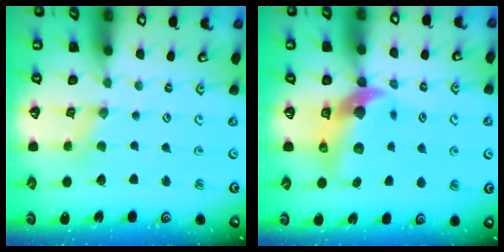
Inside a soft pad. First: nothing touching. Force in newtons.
{"total": 10.6, "press": 10.5, "slide": 1.9}